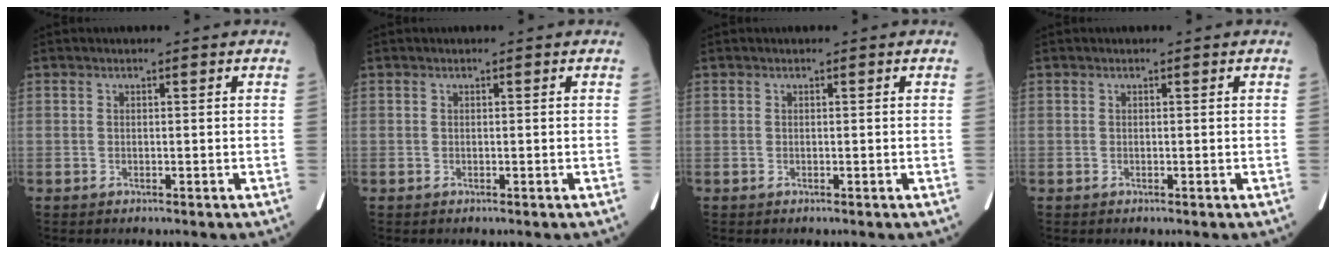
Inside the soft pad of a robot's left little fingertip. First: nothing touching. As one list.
[{"total": 0.0}, {"total": 0.0}, {"total": 0.0}]